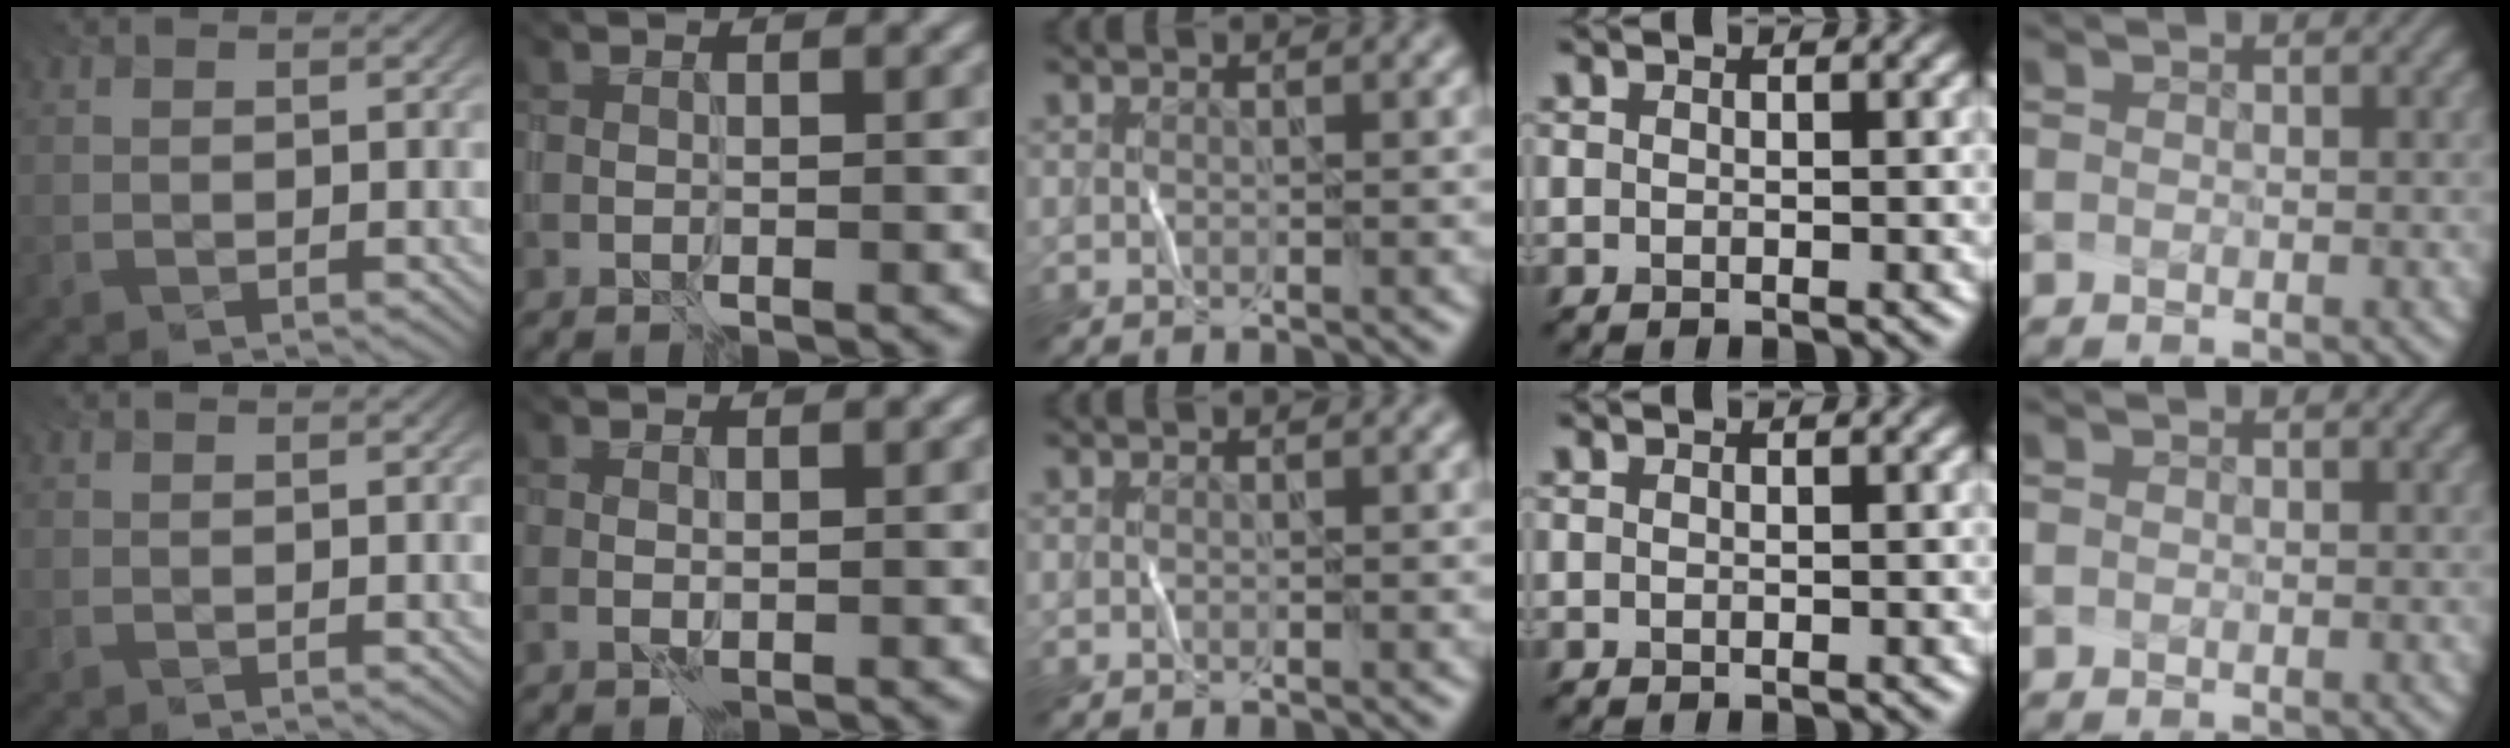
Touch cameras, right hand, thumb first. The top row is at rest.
{}